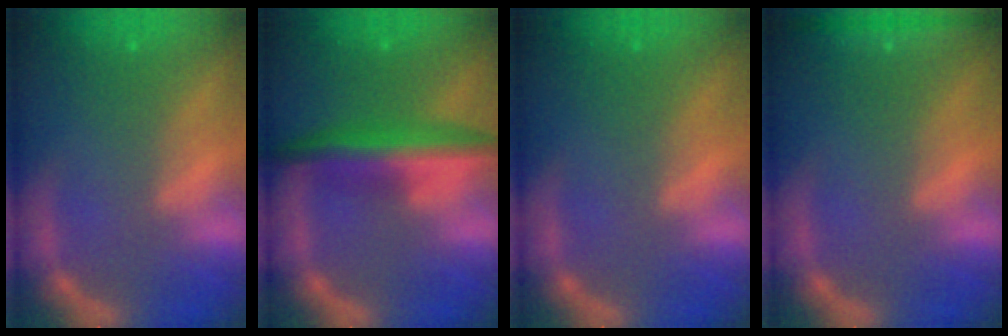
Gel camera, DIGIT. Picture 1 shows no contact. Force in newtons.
{"total": 6.0}
{"total": 0.0}
{"total": 2.9}